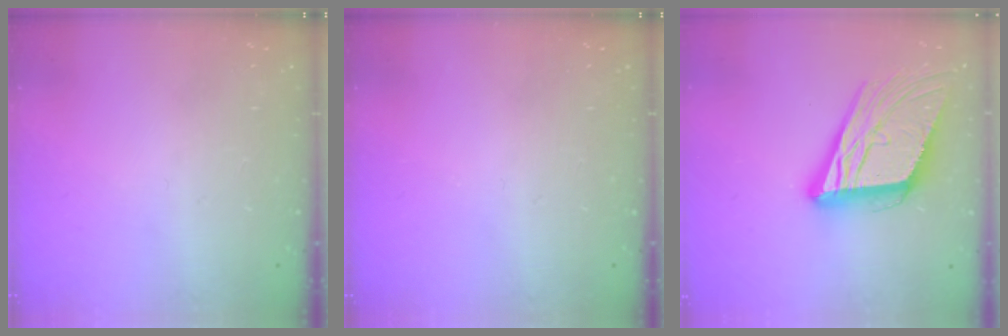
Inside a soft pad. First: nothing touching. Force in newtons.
{"total": 0.0}
{"total": 18.5, "press": 18.2, "slide": 3.6}